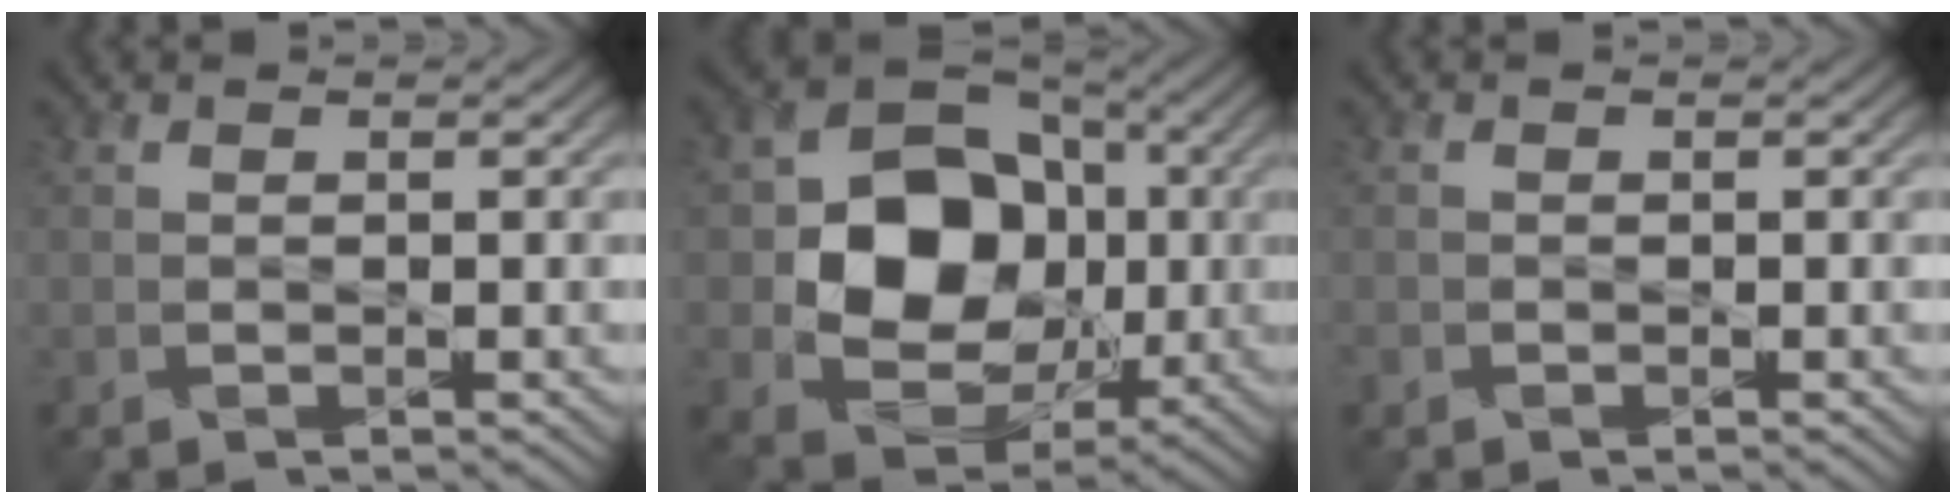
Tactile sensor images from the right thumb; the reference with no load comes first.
{"total": 13.1, "force": [-0.1, 10.5, 7.8], "torque": [-0.138, -0.005, -0.005]}
{"total": 0.6, "force": [-0.5, 0.3, 0.0], "torque": [-0.002, -0.003, -0.011]}